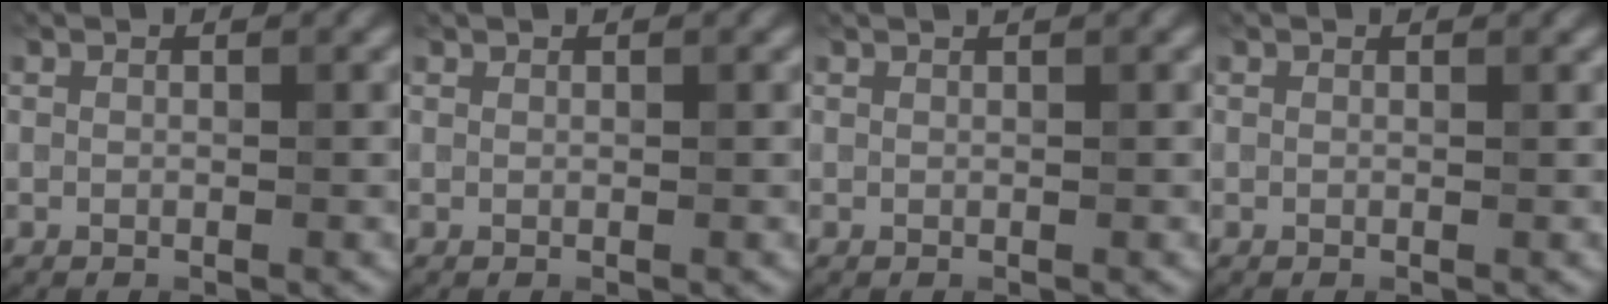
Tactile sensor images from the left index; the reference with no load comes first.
{"total": 0.0}
{"total": 0.7, "force": [0.6, 0.1, 0.4], "torque": [-0.007, -0.003, 0.004]}
{"total": 0.6, "force": [0.6, 0.1, 0.1], "torque": [-0.005, -0.005, 0.005]}